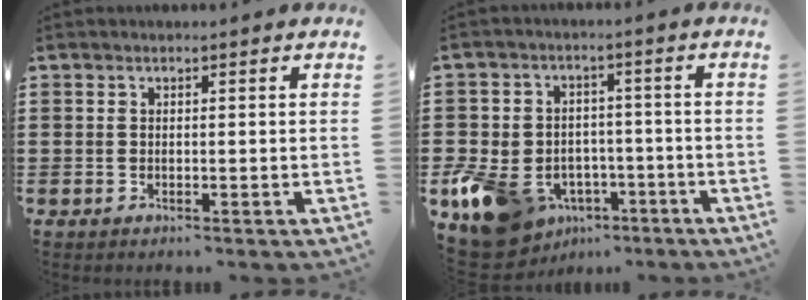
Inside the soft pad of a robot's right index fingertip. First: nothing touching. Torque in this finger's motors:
{"motor_torque": [2.14, 0.00, 0.93, 0.21]}